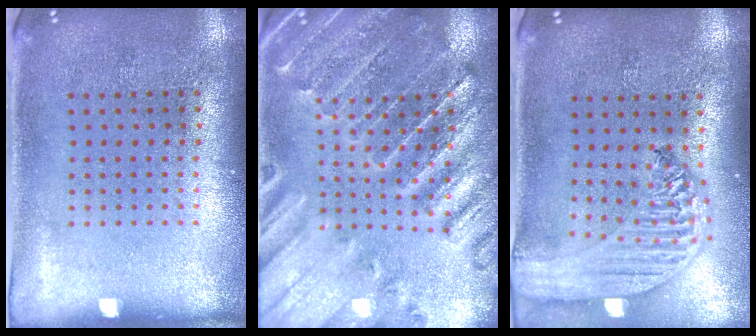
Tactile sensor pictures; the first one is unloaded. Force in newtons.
{"total": 1.8, "press": 1.8, "slide": 0.3}
{"total": 2.8, "press": 2.2, "slide": 1.6}